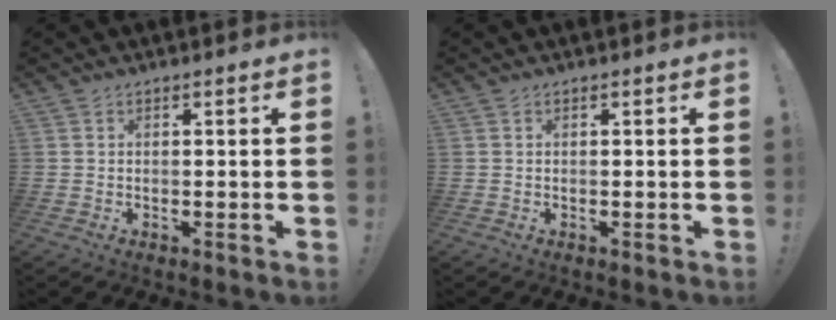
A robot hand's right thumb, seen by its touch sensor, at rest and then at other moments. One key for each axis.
{"total": 0.0}